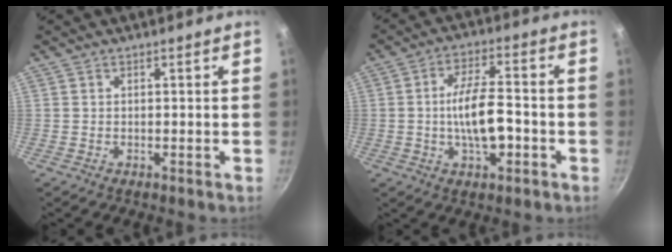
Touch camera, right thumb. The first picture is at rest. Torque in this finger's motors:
{"motor_torque": [2.30, 2.13, 1.78, -0.97, 0.63]}